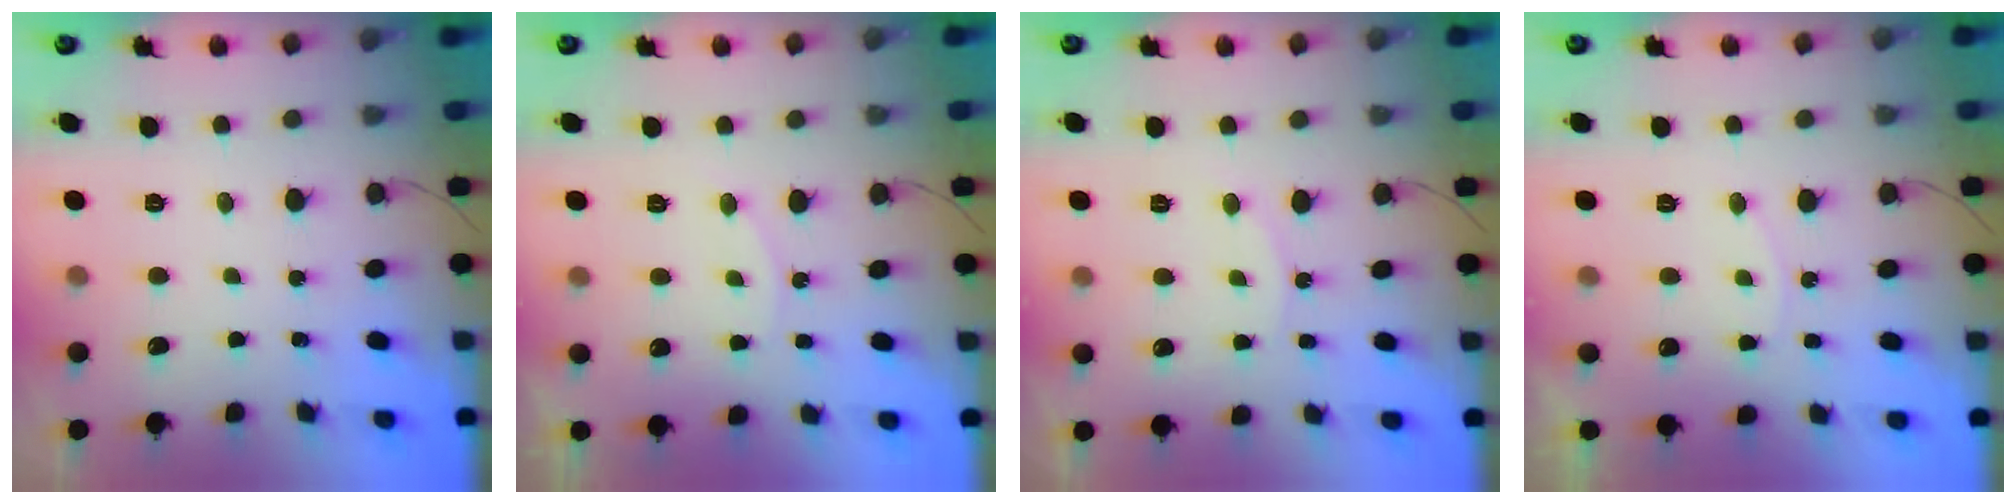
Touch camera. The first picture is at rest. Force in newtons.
{"total": 6.2, "press": 6.2, "slide": 0.3}
{"total": 6.5, "press": 6.5, "slide": 0.7}
{"total": 5.9, "press": 5.9, "slide": 0.6}